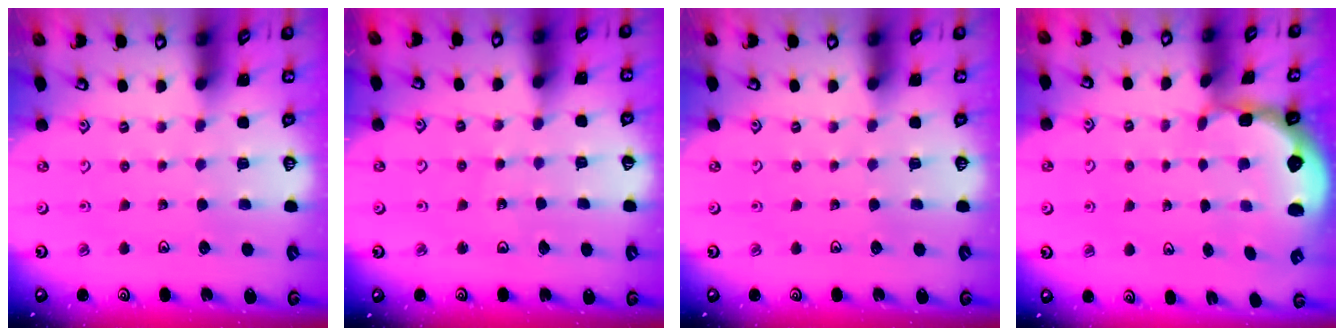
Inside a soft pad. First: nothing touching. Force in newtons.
{"total": 3.4, "press": 3.4, "slide": 0.2}
{"total": 0.0}
{"total": 2.5, "press": 1.8, "slide": 1.8}